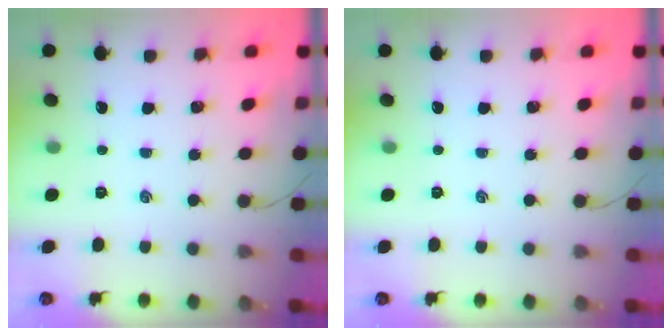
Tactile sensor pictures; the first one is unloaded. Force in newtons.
{"total": 0.0}